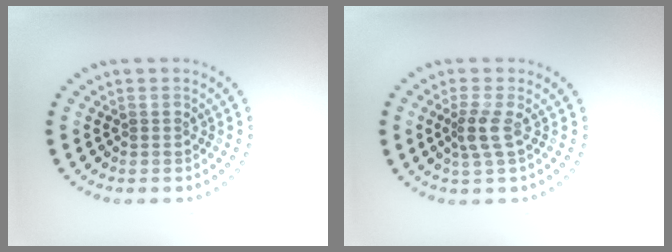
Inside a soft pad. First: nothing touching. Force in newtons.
{"total": 2.1, "press": 1.6, "slide": 1.3}